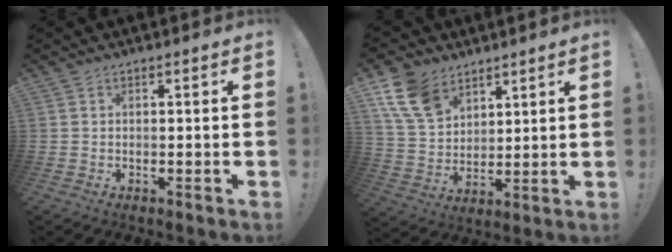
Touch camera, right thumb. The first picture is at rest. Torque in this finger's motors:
{"motor_torque": [1.12, 1.16, 0.27, 0.25, 0.08]}